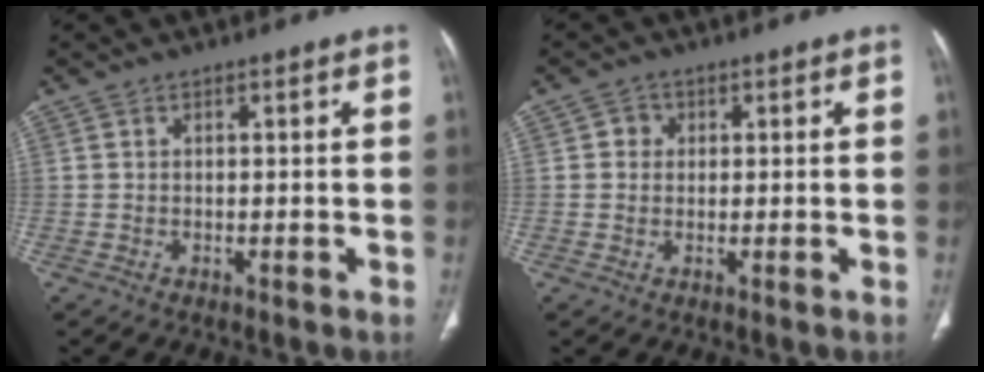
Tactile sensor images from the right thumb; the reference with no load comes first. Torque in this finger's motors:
{"motor_torque": [-0.03, -0.03, 0.16, -0.16, 0.00]}